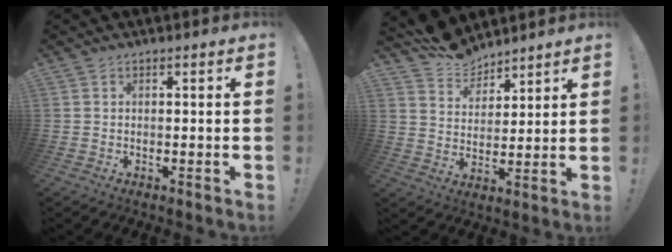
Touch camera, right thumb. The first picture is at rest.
{"total": 9.5, "force": [8.5, 4.3, 1.0], "torque": [-0.019, -0.065, 0.160]}